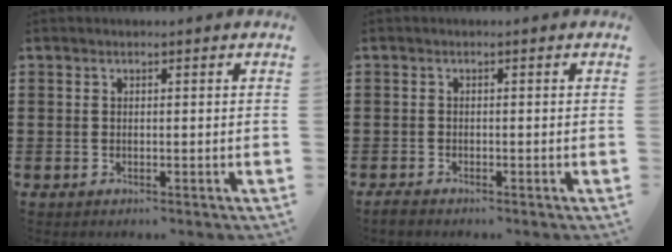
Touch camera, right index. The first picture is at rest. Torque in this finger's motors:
{"motor_torque": [-1.47, 0.68, -1.05, -0.21]}